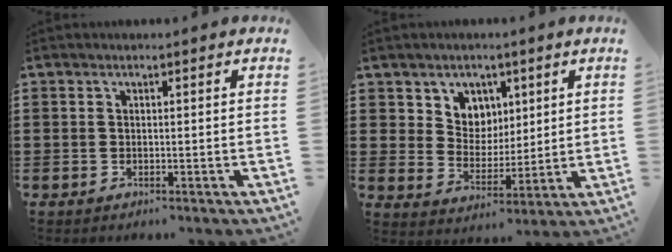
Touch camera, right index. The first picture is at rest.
{"total": 5.8, "force": [3.3, 4.7, 0.2], "torque": [-0.029, -0.005, 0.060]}